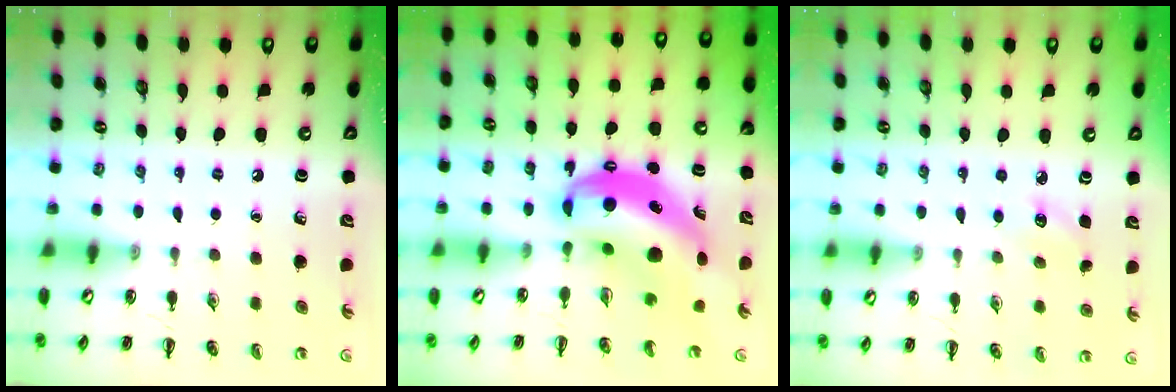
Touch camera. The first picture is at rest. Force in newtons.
{"total": 11.1, "press": 10.8, "slide": 2.5}
{"total": 3.8, "press": 3.6, "slide": 1.1}